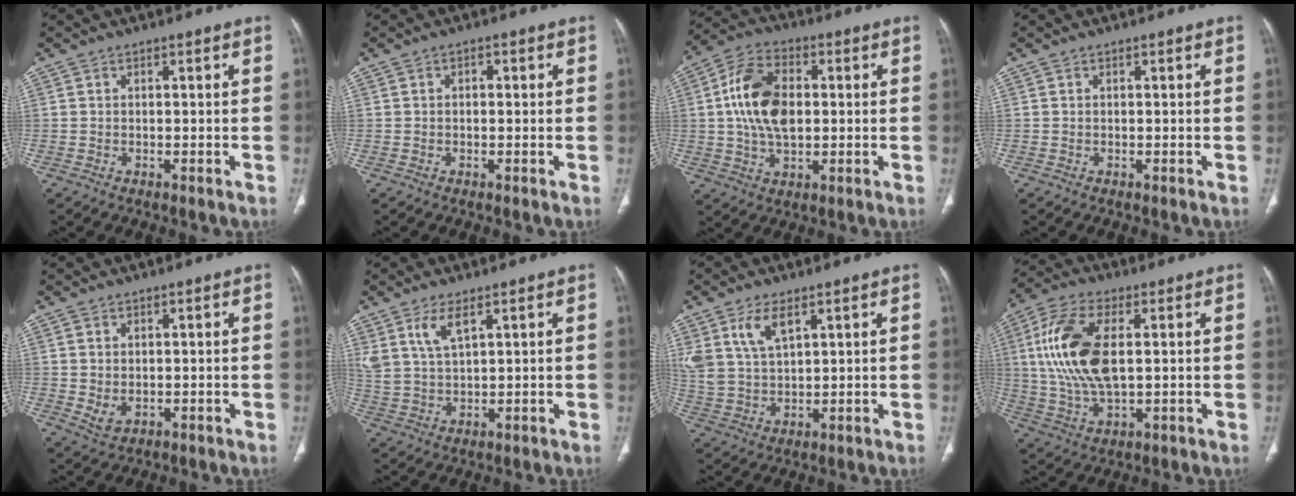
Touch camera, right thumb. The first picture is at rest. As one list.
[{"total": 1.1, "force": [0.1, 0.7, 0.9], "torque": [-0.010, 0.003, -0.001]}, {"total": 13.2, "force": [1.1, 7.9, 10.4], "torque": [-0.190, 0.013, 0.018]}, {"total": 0.0}, {"total": 2.9, "force": [0.0, 2.0, 2.0], "torque": [-0.039, -0.008, 0.012]}, {"total": 6.0, "force": [3.5, 2.2, 4.4], "torque": [-0.093, -0.016, 0.079]}, {"total": 8.5, "force": [4.6, 4.2, 5.8], "torque": [-0.118, -0.016, 0.101]}, {"total": 15.9, "force": [2.5, 7.7, 13.7], "torque": [-0.292, 0.000, 0.050]}]